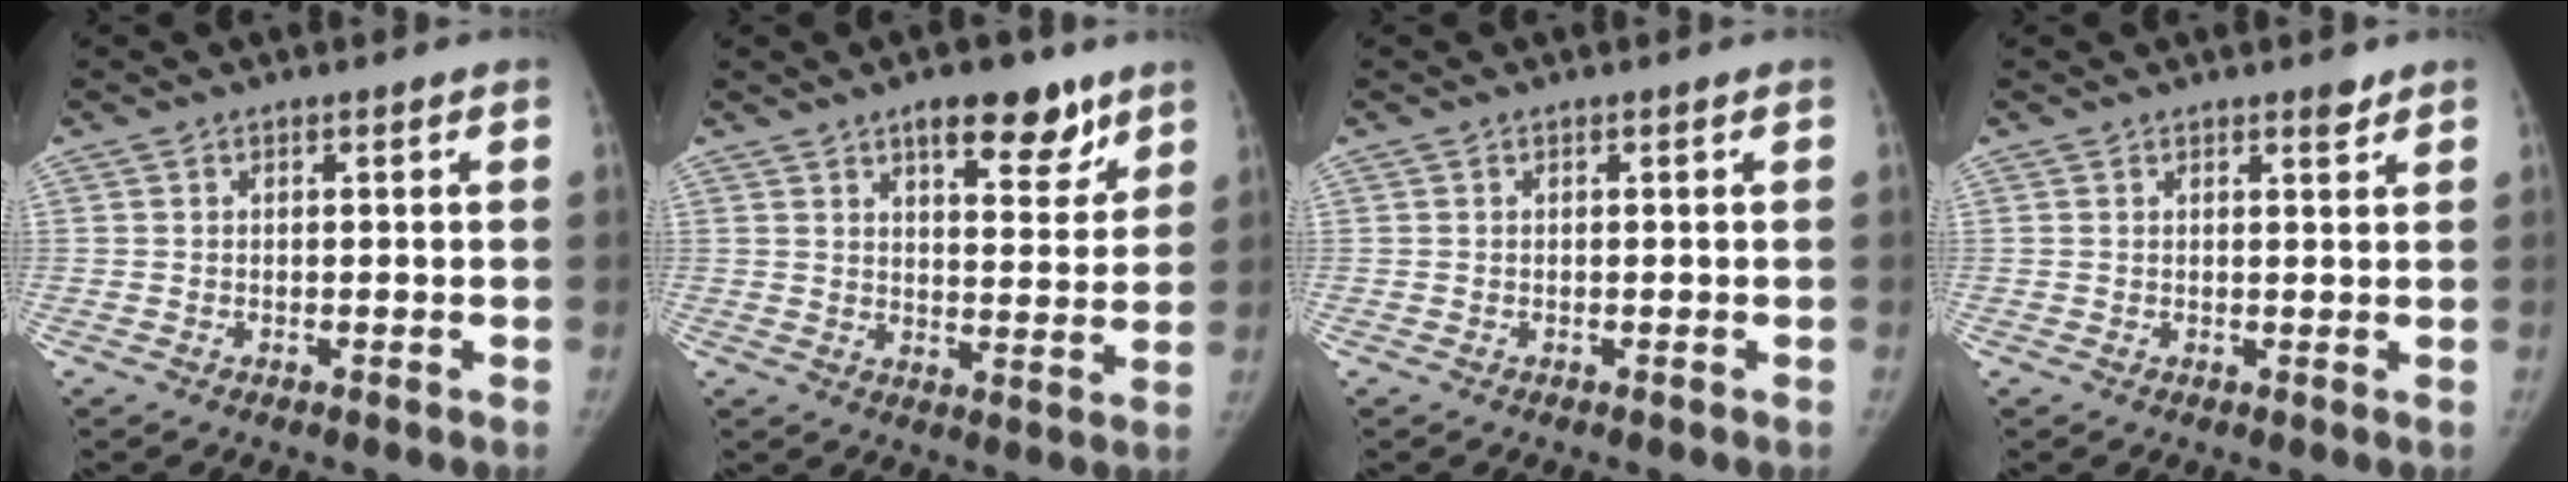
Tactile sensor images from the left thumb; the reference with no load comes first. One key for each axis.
{"total": 11.0, "fx": 7.1, "fy": 4.6, "fz": 7.1, "tx": -0.060, "ty": -0.037, "tz": 0.101}
{"total": 0.0}
{"total": 1.5, "fx": 1.2, "fy": 0.5, "fz": 0.8, "tx": -0.004, "ty": -0.009, "tz": 0.017}